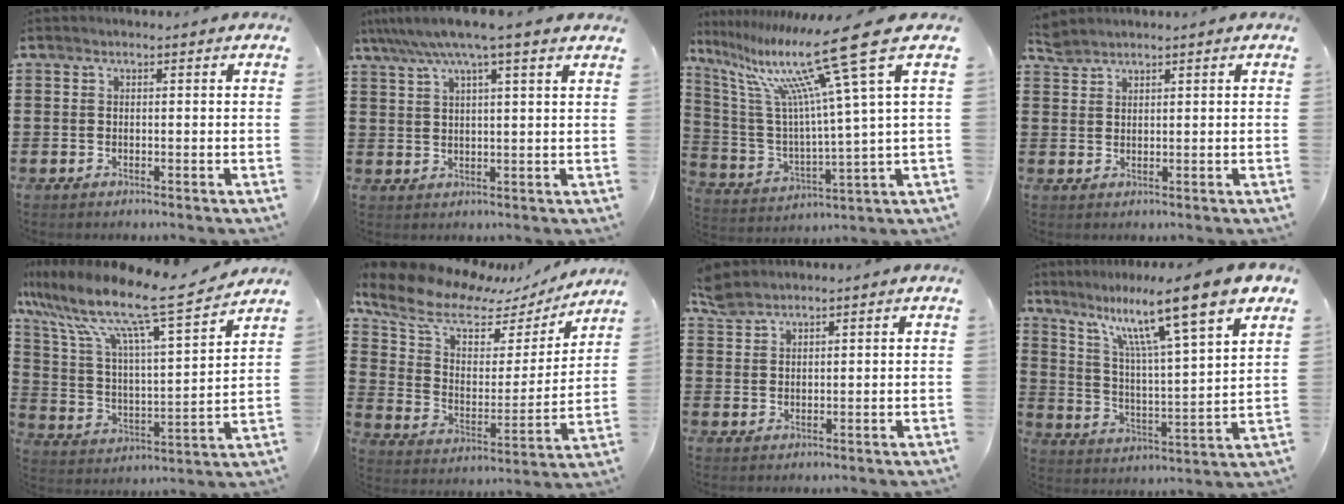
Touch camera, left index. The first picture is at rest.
{"total": 6.3, "force": [4.7, -0.1, 4.1], "torque": [-0.092, -0.012, 0.080]}
{"total": 17.5, "force": [10.7, 0.4, 13.8], "torque": [-0.287, -0.067, 0.162]}
{"total": 2.1, "force": [2.0, 0.4, 0.2], "torque": [-0.010, 0.000, 0.041]}
{"total": 12.4, "force": [9.8, 1.1, 7.6], "torque": [-0.175, -0.065, 0.158]}
{"total": 10.5, "force": [8.4, 4.4, 4.5], "torque": [-0.130, -0.042, 0.147]}
{"total": 2.7, "force": [2.4, 0.9, 0.6], "torque": [-0.020, 0.001, 0.047]}
{"total": 12.5, "force": [8.9, 0.7, 8.7], "torque": [-0.179, -0.052, 0.140]}